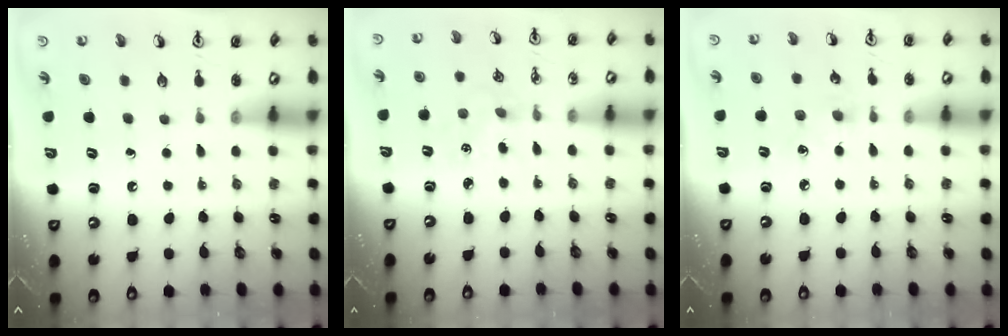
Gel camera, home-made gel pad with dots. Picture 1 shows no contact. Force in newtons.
{"total": 4.3, "press": 4.3, "slide": 0.5}
{"total": 4.1, "press": 4.0, "slide": 0.6}